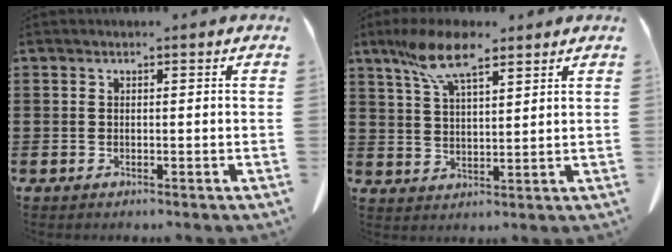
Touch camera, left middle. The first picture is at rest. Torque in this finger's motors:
{"motor_torque": [1.41, 0.72, 0.31, 0.12]}